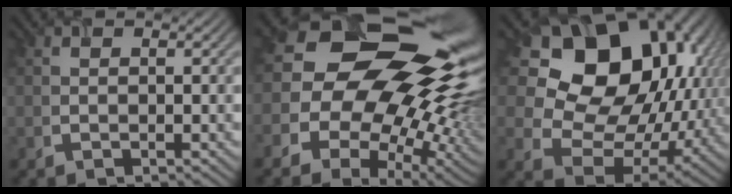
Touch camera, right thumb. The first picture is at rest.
{"total": 18.6, "force": [4.1, 12.3, 13.3], "torque": [-0.230, 0.021, 0.075]}
{"total": 19.3, "force": [6.0, 15.3, 10.1], "torque": [-0.216, 0.005, 0.152]}